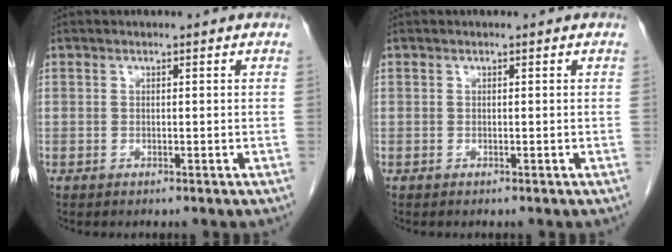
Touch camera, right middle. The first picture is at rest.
{"total": 0.0}